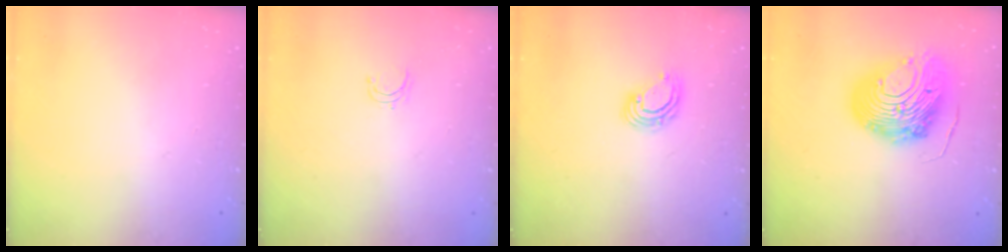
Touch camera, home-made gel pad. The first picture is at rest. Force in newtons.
{"total": 3.6, "press": 3.6, "slide": 0.3}
{"total": 6.4, "press": 6.3, "slide": 1.2}
{"total": 16.1, "press": 16.0, "slide": 1.8}